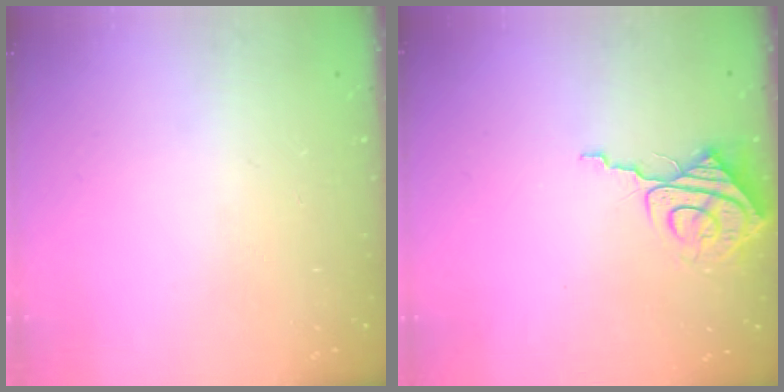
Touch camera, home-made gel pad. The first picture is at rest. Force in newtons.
{"total": 8.4, "press": 8.4, "slide": 0.8}